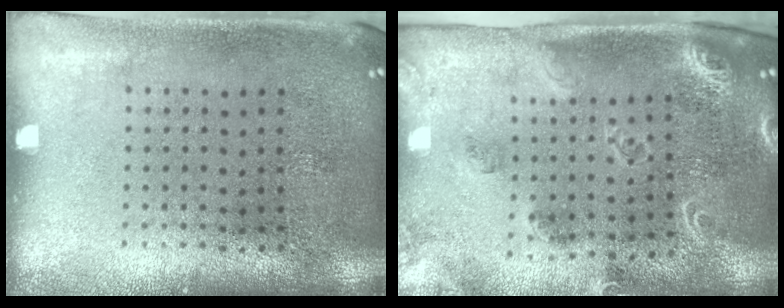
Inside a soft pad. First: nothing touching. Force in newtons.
{"total": 1.7, "press": 1.7, "slide": 0.3}